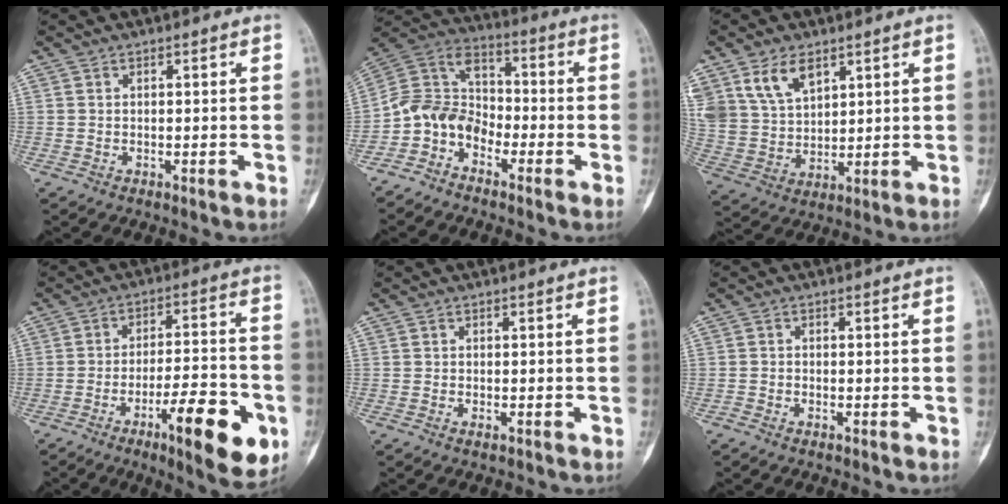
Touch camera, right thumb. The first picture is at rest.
{"total": 10.2, "force": [-5.1, 7.6, 4.6], "torque": [-0.075, 0.070, -0.117]}
{"total": 10.4, "force": [6.0, 6.3, 5.6], "torque": [-0.093, -0.019, 0.131]}
{"total": 16.3, "force": [-6.8, 4.4, 14.1], "torque": [-0.194, 0.024, -0.096]}
{"total": 0.9, "force": [-0.5, 0.4, 0.7], "torque": [-0.012, 0.002, -0.008]}
{"total": 1.0, "force": [-0.8, 0.4, 0.4], "torque": [-0.007, 0.003, -0.020]}